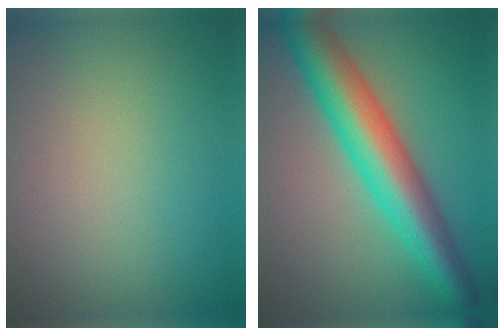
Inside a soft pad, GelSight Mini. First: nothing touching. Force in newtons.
{"total": 8.6, "press": 8.6, "slide": 0.2}